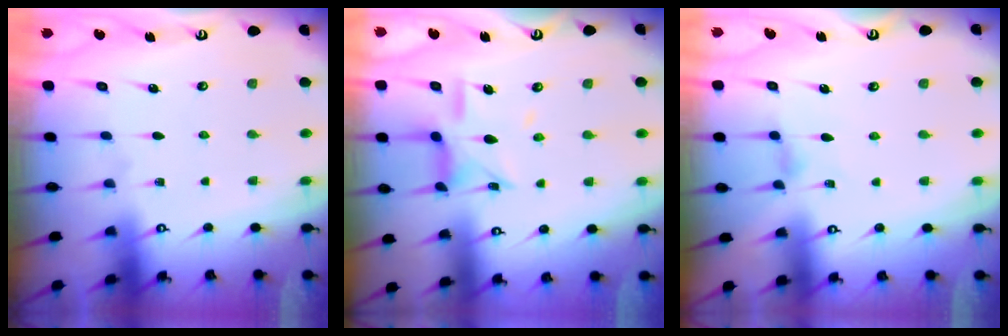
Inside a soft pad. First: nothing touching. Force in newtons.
{"total": 10.6, "press": 10.6, "slide": 0.9}
{"total": 0.6, "press": 0.5, "slide": 0.2}